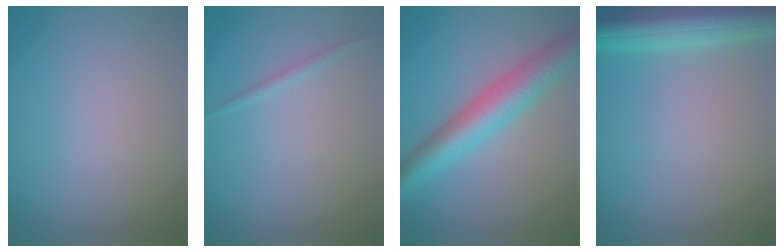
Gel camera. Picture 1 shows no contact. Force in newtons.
{"total": 0.7, "press": 0.7, "slide": 0.0}
{"total": 6.4, "press": 6.4, "slide": 0.1}
{"total": 7.4, "press": 7.4, "slide": 0.4}